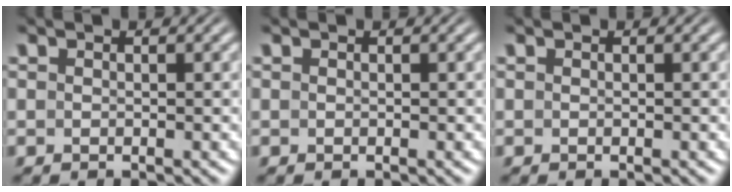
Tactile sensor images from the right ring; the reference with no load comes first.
{"total": 0.0}
{"total": 0.0}